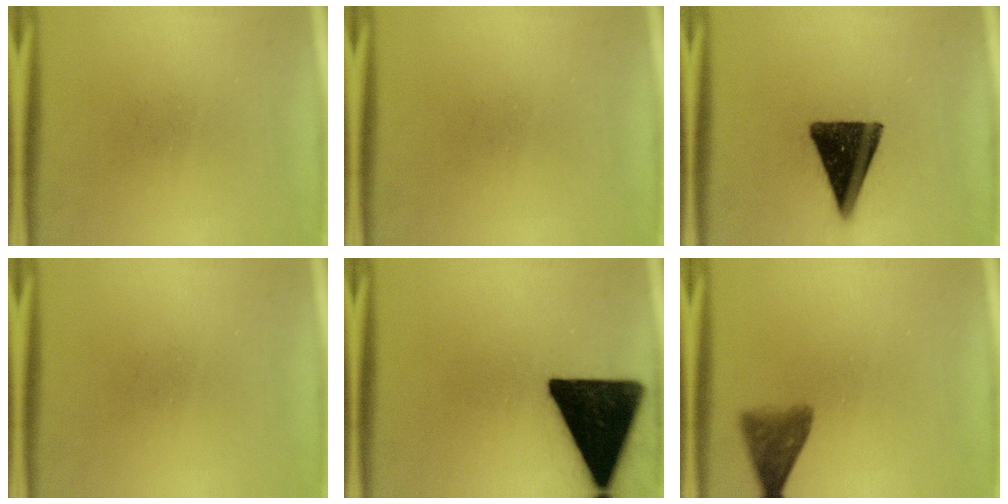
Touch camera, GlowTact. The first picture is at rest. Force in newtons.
{"total": 0.0}
{"total": 14.3}
{"total": 0.0}
{"total": 19.7}
{"total": 4.8}